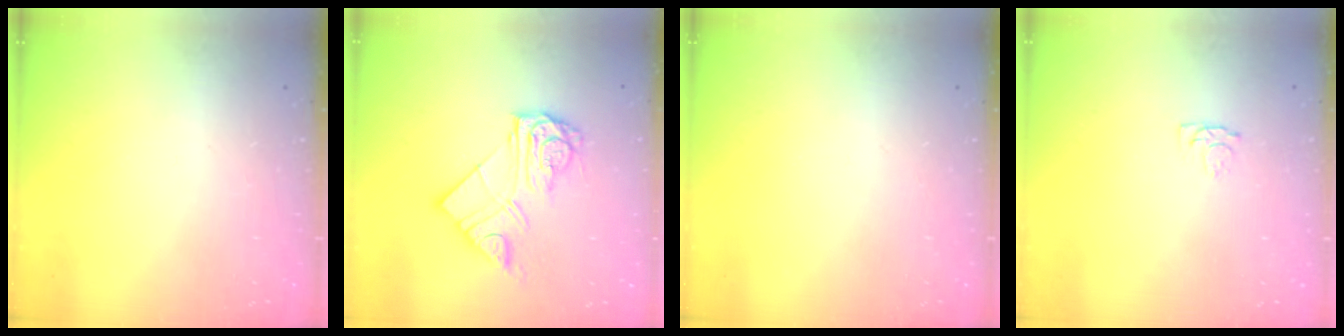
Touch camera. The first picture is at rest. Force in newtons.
{"total": 11.3, "press": 11.3, "slide": 0.8}
{"total": 0.0}
{"total": 5.2, "press": 5.1, "slide": 0.7}